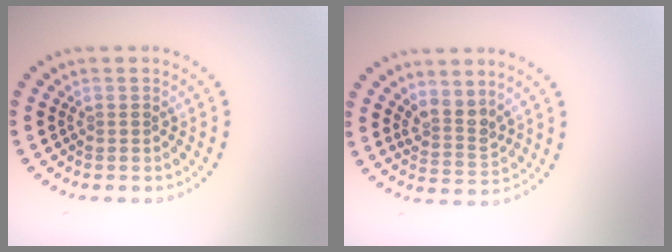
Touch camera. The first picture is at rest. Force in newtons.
{"total": 2.6, "press": 1.9, "slide": 1.7}